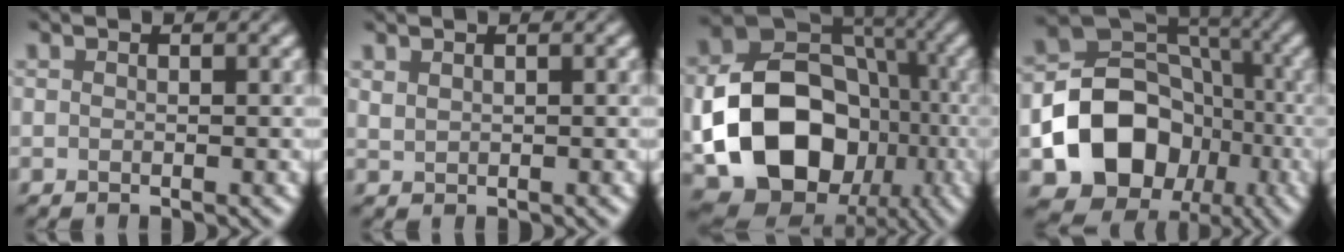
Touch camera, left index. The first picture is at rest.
{"total": 1.1, "force": [0.8, 0.6, 0.5], "torque": [-0.009, 0.001, 0.020]}
{"total": 16.1, "force": [-3.7, 12.3, 9.7], "torque": [-0.168, -0.022, -0.053]}
{"total": 11.9, "force": [-4.1, 9.5, 5.9], "torque": [-0.098, -0.009, -0.074]}